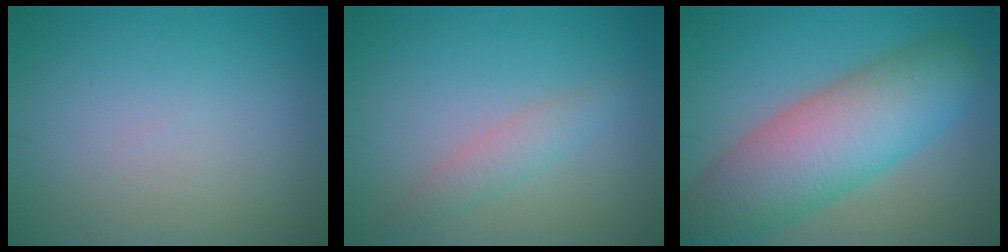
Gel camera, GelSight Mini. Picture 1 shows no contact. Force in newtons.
{"total": 1.9, "press": 1.9, "slide": 0.1}
{"total": 9.8, "press": 9.8, "slide": 0.4}